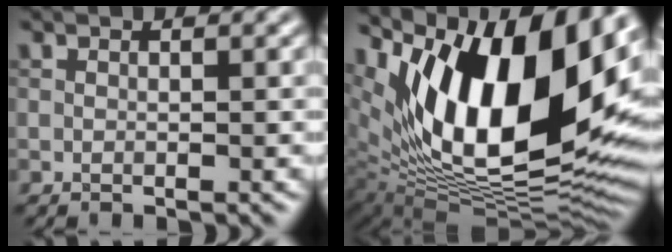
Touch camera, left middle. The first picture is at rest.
{"total": 16.7, "force": [5.6, 7.8, 13.7], "torque": [-0.206, -0.009, 0.089]}